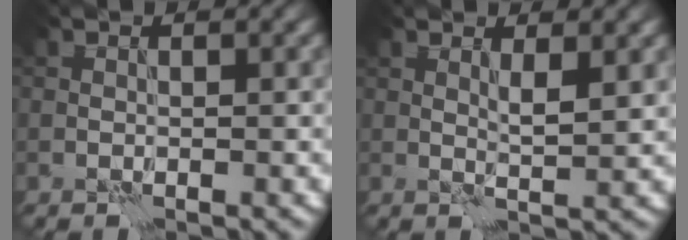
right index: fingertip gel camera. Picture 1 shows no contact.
{"total": 1.7, "force": [0.9, 0.1, 1.5], "torque": [-0.027, -0.003, 0.017]}